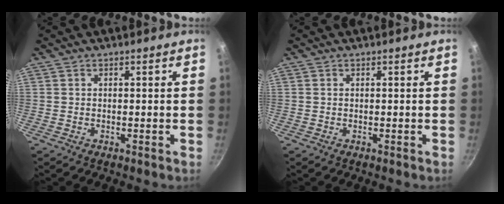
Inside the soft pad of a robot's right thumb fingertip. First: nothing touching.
{"total": 0.0}